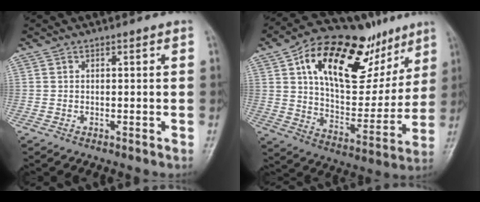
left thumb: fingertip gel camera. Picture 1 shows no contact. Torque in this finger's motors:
{"motor_torque": [1.37, 1.37, 1.70, -1.07, 0.30]}